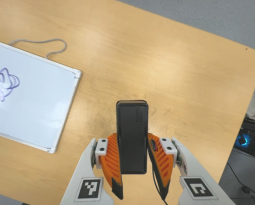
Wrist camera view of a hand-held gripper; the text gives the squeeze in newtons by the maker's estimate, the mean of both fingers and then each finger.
{"total": 3.9, "left": 2.6, "right": 5.2}